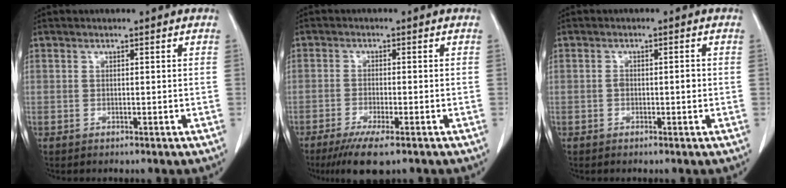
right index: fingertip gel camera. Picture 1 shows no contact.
{"total": 6.5, "force": [-4.3, 0.8, 4.7], "torque": [-0.081, -0.016, -0.068]}
{"total": 1.8, "force": [-0.3, 0.8, 1.5], "torque": [-0.024, 0.004, -0.002]}